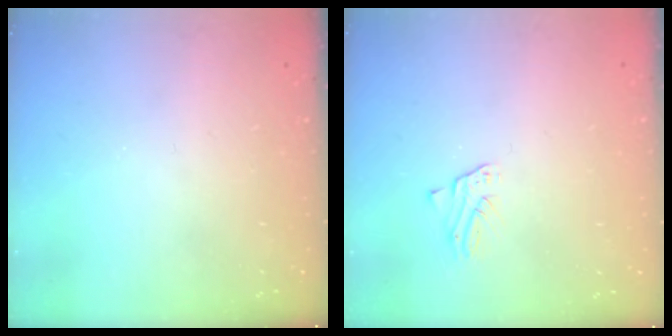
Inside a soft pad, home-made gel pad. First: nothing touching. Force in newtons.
{"total": 1.6, "press": 1.6, "slide": 0.2}